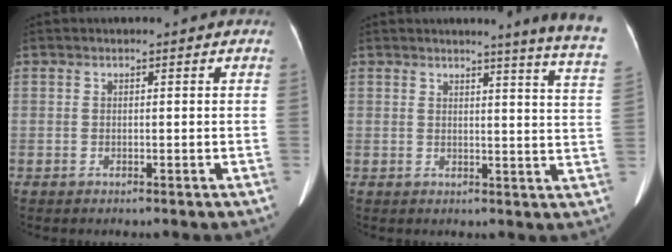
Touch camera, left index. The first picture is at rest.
{"total": 10.4, "force": [9.2, -1.7, 4.6], "torque": [-0.047, -0.073, 0.079]}